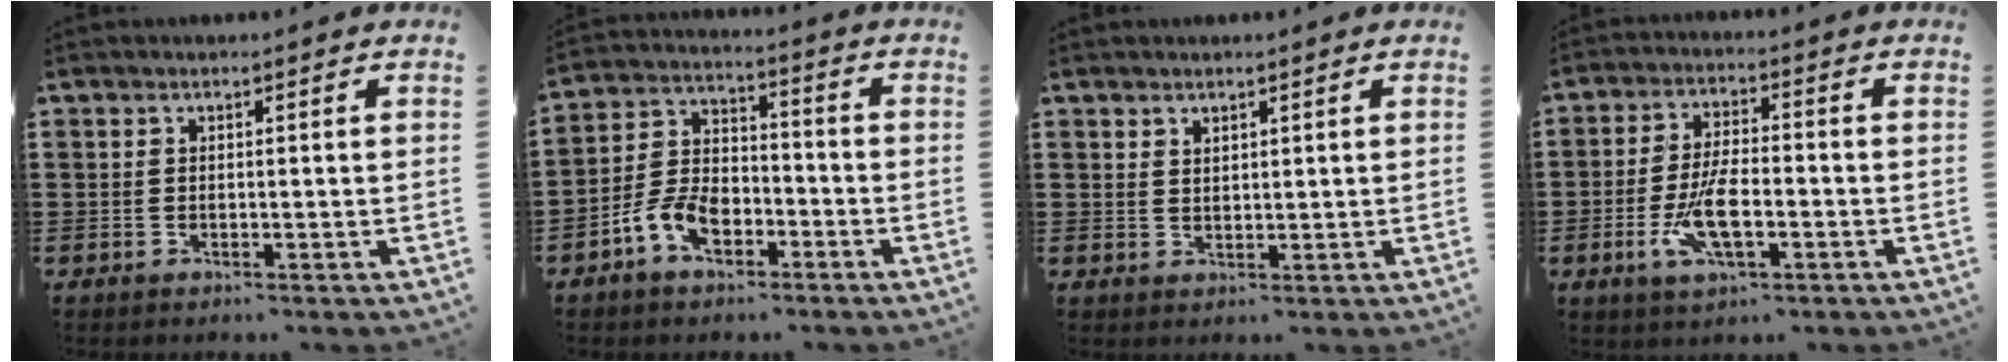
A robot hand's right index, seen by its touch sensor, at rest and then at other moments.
{"total": 6.8, "force": [-3.6, 4.2, 4.0], "torque": [-0.104, 0.009, -0.074]}
{"total": 1.5, "force": [1.4, 0.7, 0.0], "torque": [-0.002, 0.003, 0.027]}
{"total": 8.1, "force": [-2.5, 2.8, 7.2], "torque": [-0.158, -0.012, -0.049]}